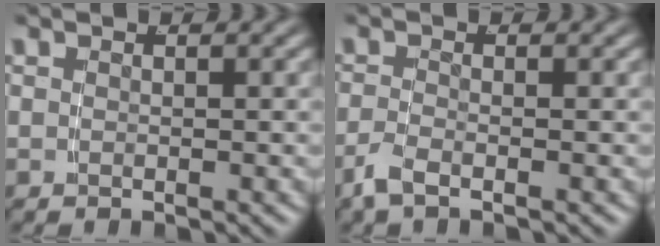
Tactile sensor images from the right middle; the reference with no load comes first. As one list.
[{"total": 1.8, "force": [-1.4, -0.1, 1.1], "torque": [-0.023, -0.006, -0.025]}]